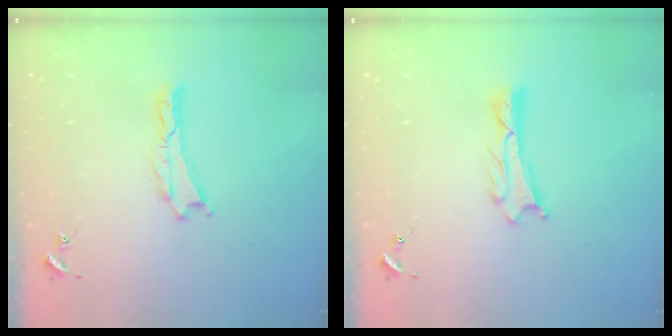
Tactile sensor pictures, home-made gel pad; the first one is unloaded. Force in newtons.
{"total": 1.2, "press": 1.2, "slide": 0.0}